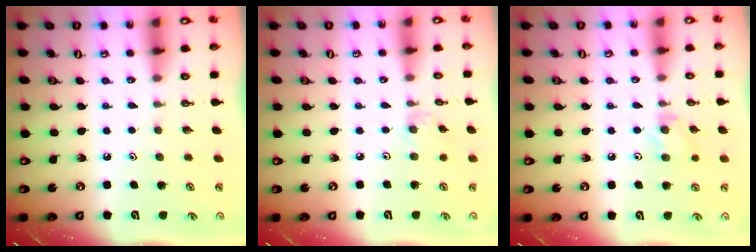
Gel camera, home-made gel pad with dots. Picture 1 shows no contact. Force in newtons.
{"total": 2.2, "press": 2.2, "slide": 0.4}
{"total": 6.4, "press": 6.4, "slide": 0.8}